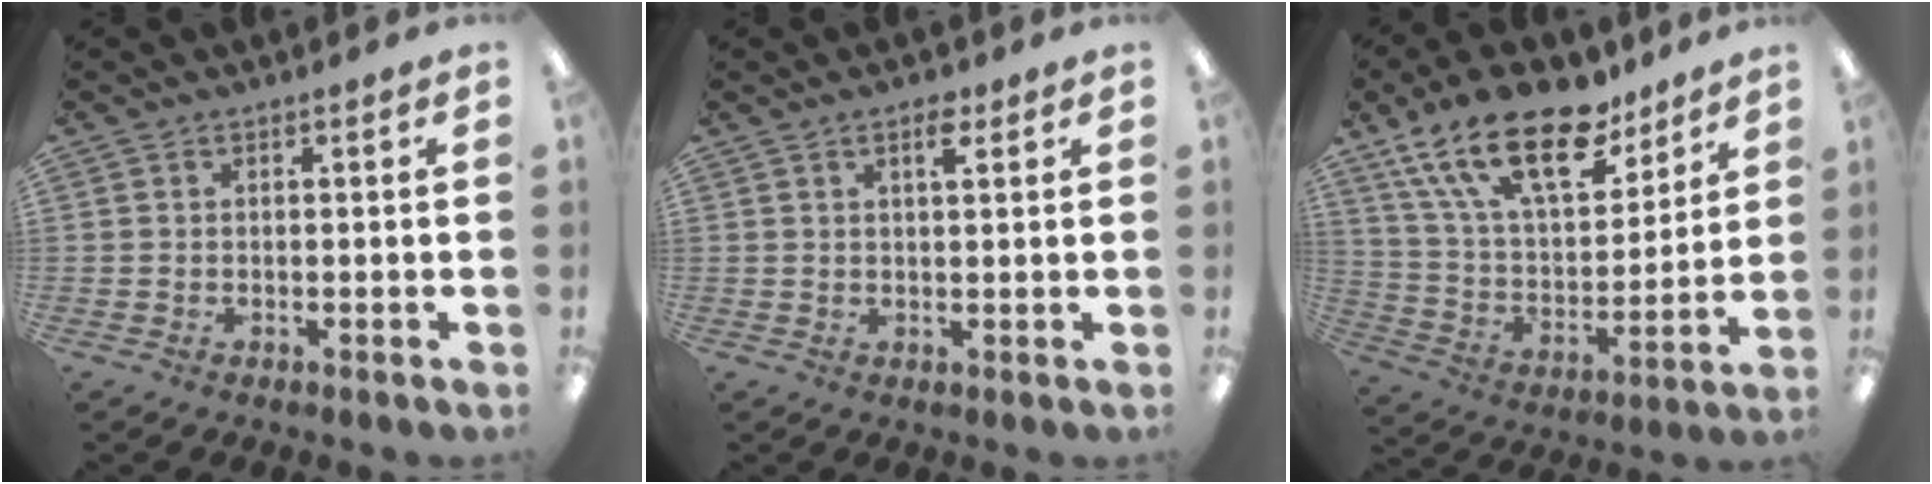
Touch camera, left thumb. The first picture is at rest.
{"total": 3.3, "force": [2.1, 1.0, 2.3], "torque": [-0.029, -0.008, 0.031]}
{"total": 22.6, "force": [15.1, 10.2, 13.3], "torque": [-0.248, -0.081, 0.269]}